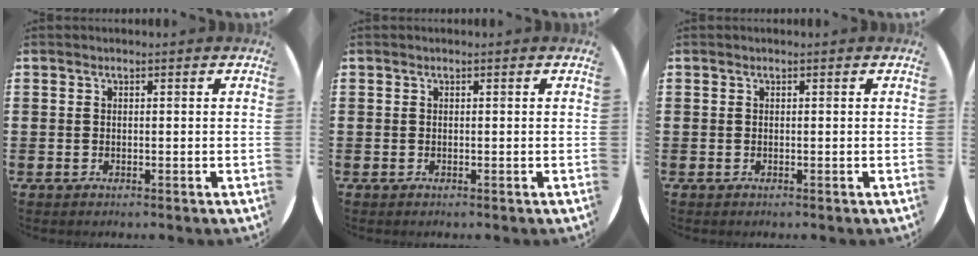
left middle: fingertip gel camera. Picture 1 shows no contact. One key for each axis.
{"total": 0.0}
{"total": 0.0}